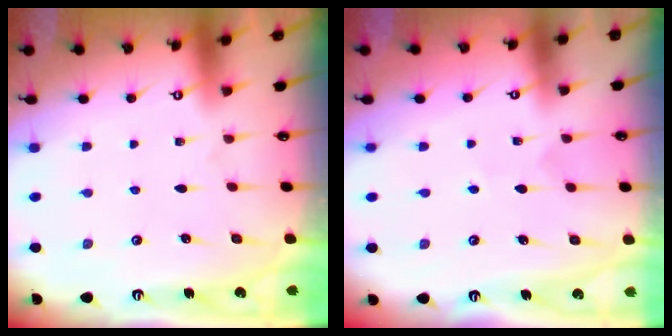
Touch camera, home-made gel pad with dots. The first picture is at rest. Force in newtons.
{"total": 2.8, "press": 2.6, "slide": 1.0}